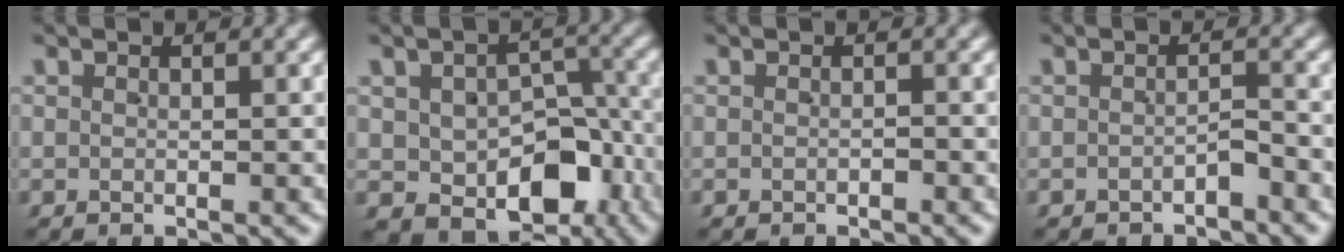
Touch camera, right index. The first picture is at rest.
{"total": 8.5, "force": [-3.1, 6.1, 5.1], "torque": [-0.077, -0.049, -0.024]}
{"total": 0.6, "force": [-0.6, 0.0, -0.1], "torque": [0.004, -0.002, -0.010]}
{"total": 1.8, "force": [-1.7, 0.5, 0.3], "torque": [0.006, -0.006, -0.024]}